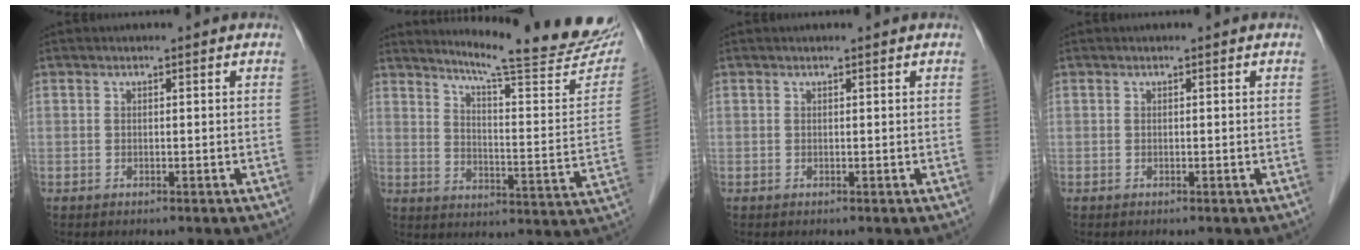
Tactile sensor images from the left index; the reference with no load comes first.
{"total": 22.3, "force": [20.1, 0.8, 9.6], "torque": [-0.135, -0.086, 0.251]}
{"total": 0.6, "force": [0.6, -0.1, 0.2], "torque": [-0.008, 0.001, 0.009]}
{"total": 0.0}